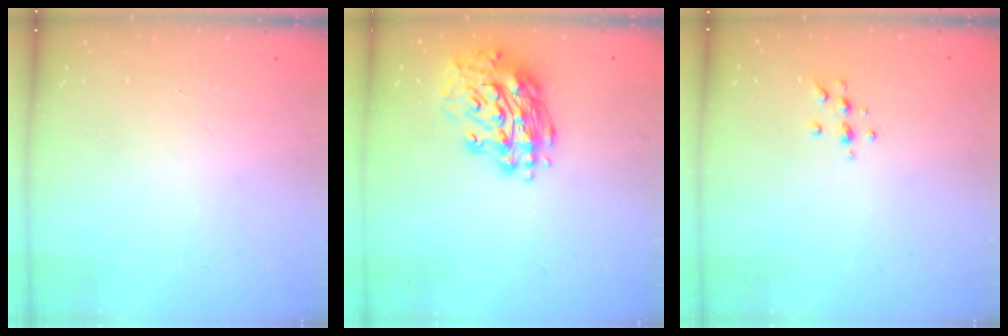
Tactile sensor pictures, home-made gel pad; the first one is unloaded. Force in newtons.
{"total": 16.6, "press": 16.6, "slide": 1.6}
{"total": 5.7, "press": 5.5, "slide": 1.6}